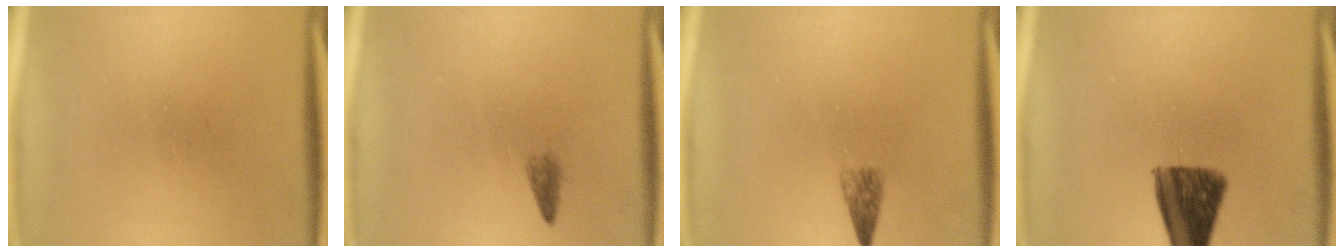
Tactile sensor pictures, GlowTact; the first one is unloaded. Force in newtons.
{"total": 1.1}
{"total": 2.0}
{"total": 10.3}